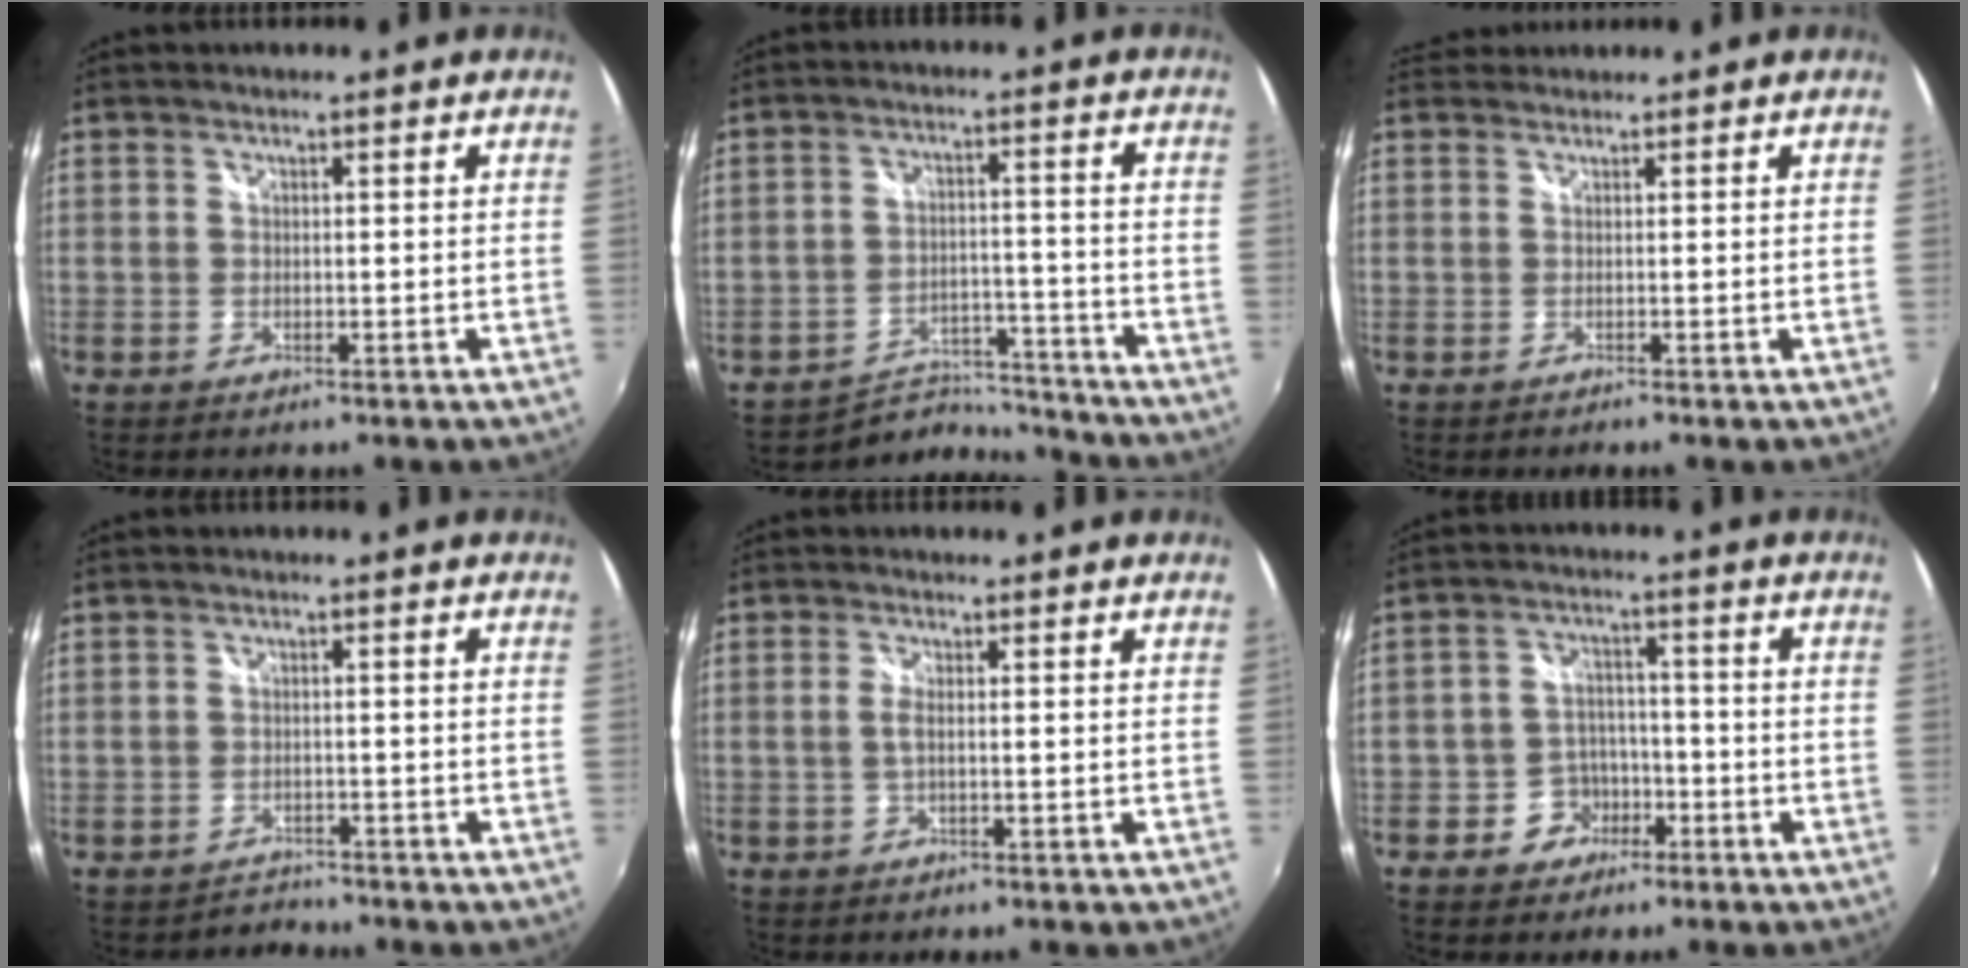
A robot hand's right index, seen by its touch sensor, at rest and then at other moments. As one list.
[{"total": 8.5, "force": [-8.2, 2.3, -0.8], "torque": [-0.001, 0.031, -0.127]}, {"total": 2.0, "force": [1.3, 1.4, 0.4], "torque": [-0.005, 0.004, 0.020]}, {"total": 2.7, "force": [-2.2, 1.2, -0.8], "torque": [0.007, 0.011, -0.040]}, {"total": 1.7, "force": [-0.3, 0.0, 1.7], "torque": [-0.033, -0.003, -0.006]}, {"total": 6.0, "force": [-3.3, 4.9, 1.2], "torque": [-0.033, 0.021, -0.047]}]